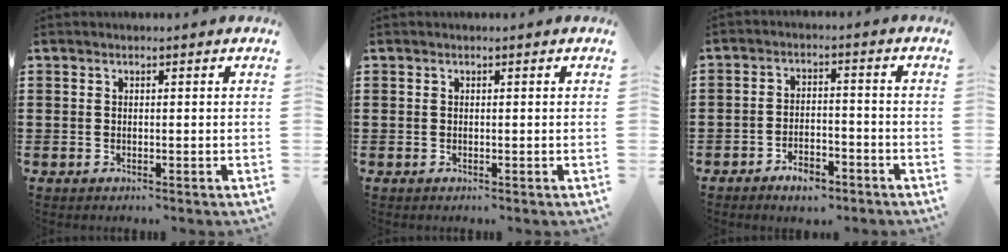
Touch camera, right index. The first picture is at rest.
{"total": 0.0}
{"total": 4.2, "force": [-3.6, 1.2, 1.6], "torque": [-0.026, 0.012, -0.069]}